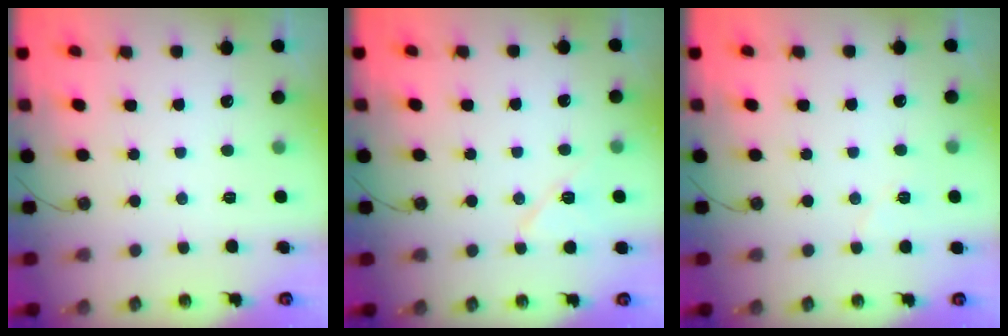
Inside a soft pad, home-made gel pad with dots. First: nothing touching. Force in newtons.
{"total": 7.8, "press": 7.8, "slide": 0.9}
{"total": 4.6, "press": 4.2, "slide": 1.8}